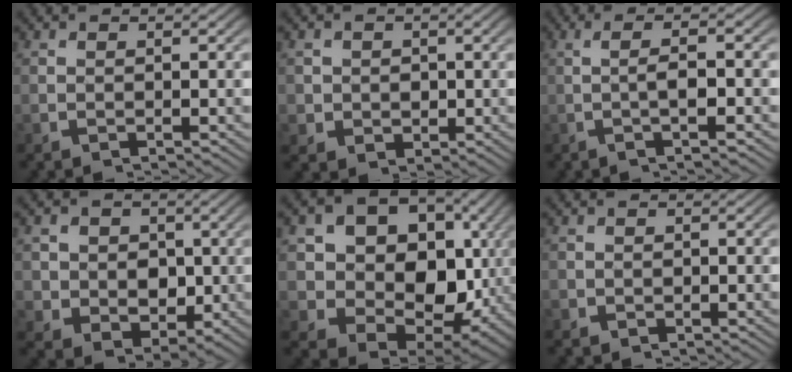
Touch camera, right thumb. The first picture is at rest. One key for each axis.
{"total": 3.6, "fx": 0.2, "fy": 3.3, "fz": 1.5, "tx": -0.032, "ty": -0.021, "tz": 0.014}
{"total": 4.0, "fx": -0.2, "fy": 0.6, "fz": 3.9, "tx": -0.071, "ty": 0.009, "tz": -0.007}
{"total": 8.7, "fx": 0.1, "fy": 7.4, "fz": 4.7, "tx": -0.106, "ty": -0.049, "tz": 0.020}
{"total": 19.6, "fx": 2.3, "fy": 15.1, "fz": 12.3, "tx": -0.235, "ty": -0.038, "tz": 0.035}
{"total": 0.9, "fx": -0.4, "fy": 0.8, "fz": 0.1, "tx": -0.001, "ty": -0.006, "tz": -0.008}